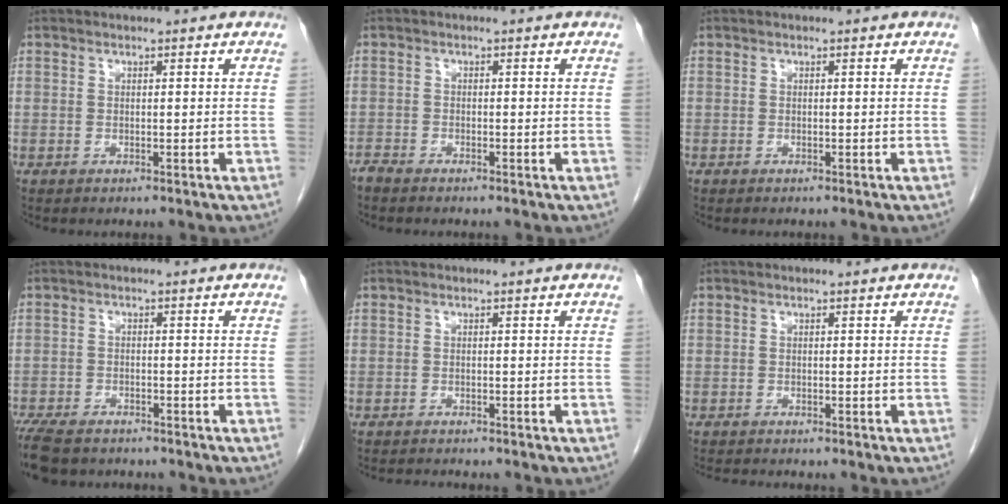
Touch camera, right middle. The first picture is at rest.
{"total": 1.3, "force": [-1.3, 0.1, 0.3], "torque": [-0.011, -0.003, -0.026]}
{"total": 0.0}
{"total": 9.0, "force": [-7.2, 3.8, 3.9], "torque": [-0.082, -0.014, -0.114]}
{"total": 1.8, "force": [-1.8, 0.1, 0.3], "torque": [-0.007, -0.005, -0.025]}
{"total": 1.9, "force": [-1.9, 0.1, 0.5], "torque": [-0.009, -0.005, -0.028]}